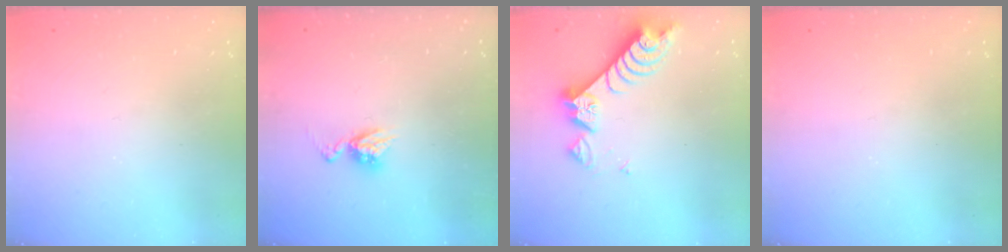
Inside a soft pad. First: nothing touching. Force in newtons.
{"total": 6.2, "press": 6.2, "slide": 0.5}
{"total": 8.5, "press": 8.4, "slide": 0.8}
{"total": 0.0}